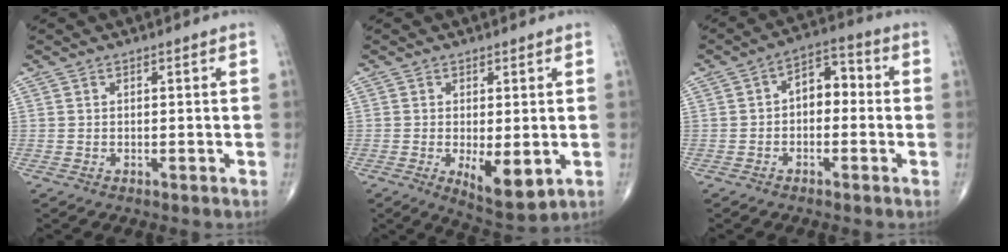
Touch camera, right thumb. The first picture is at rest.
{"total": 7.5, "force": [-1.5, 2.9, 6.7], "torque": [-0.096, -0.022, -0.015]}
{"total": 6.6, "force": [-0.3, 4.3, 4.9], "torque": [-0.048, 0.030, -0.020]}